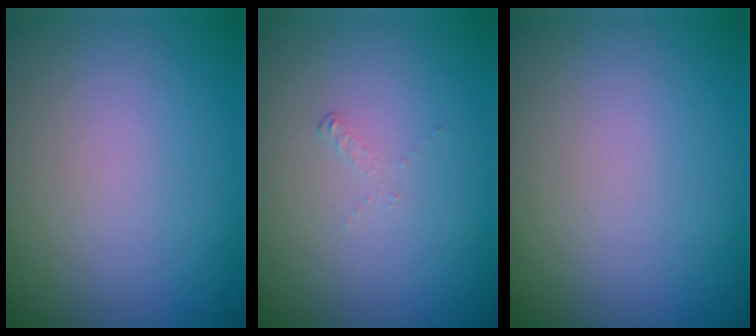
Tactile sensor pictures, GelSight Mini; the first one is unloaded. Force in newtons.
{"total": 0.6, "press": 0.2, "slide": 0.6}
{"total": 0.0}